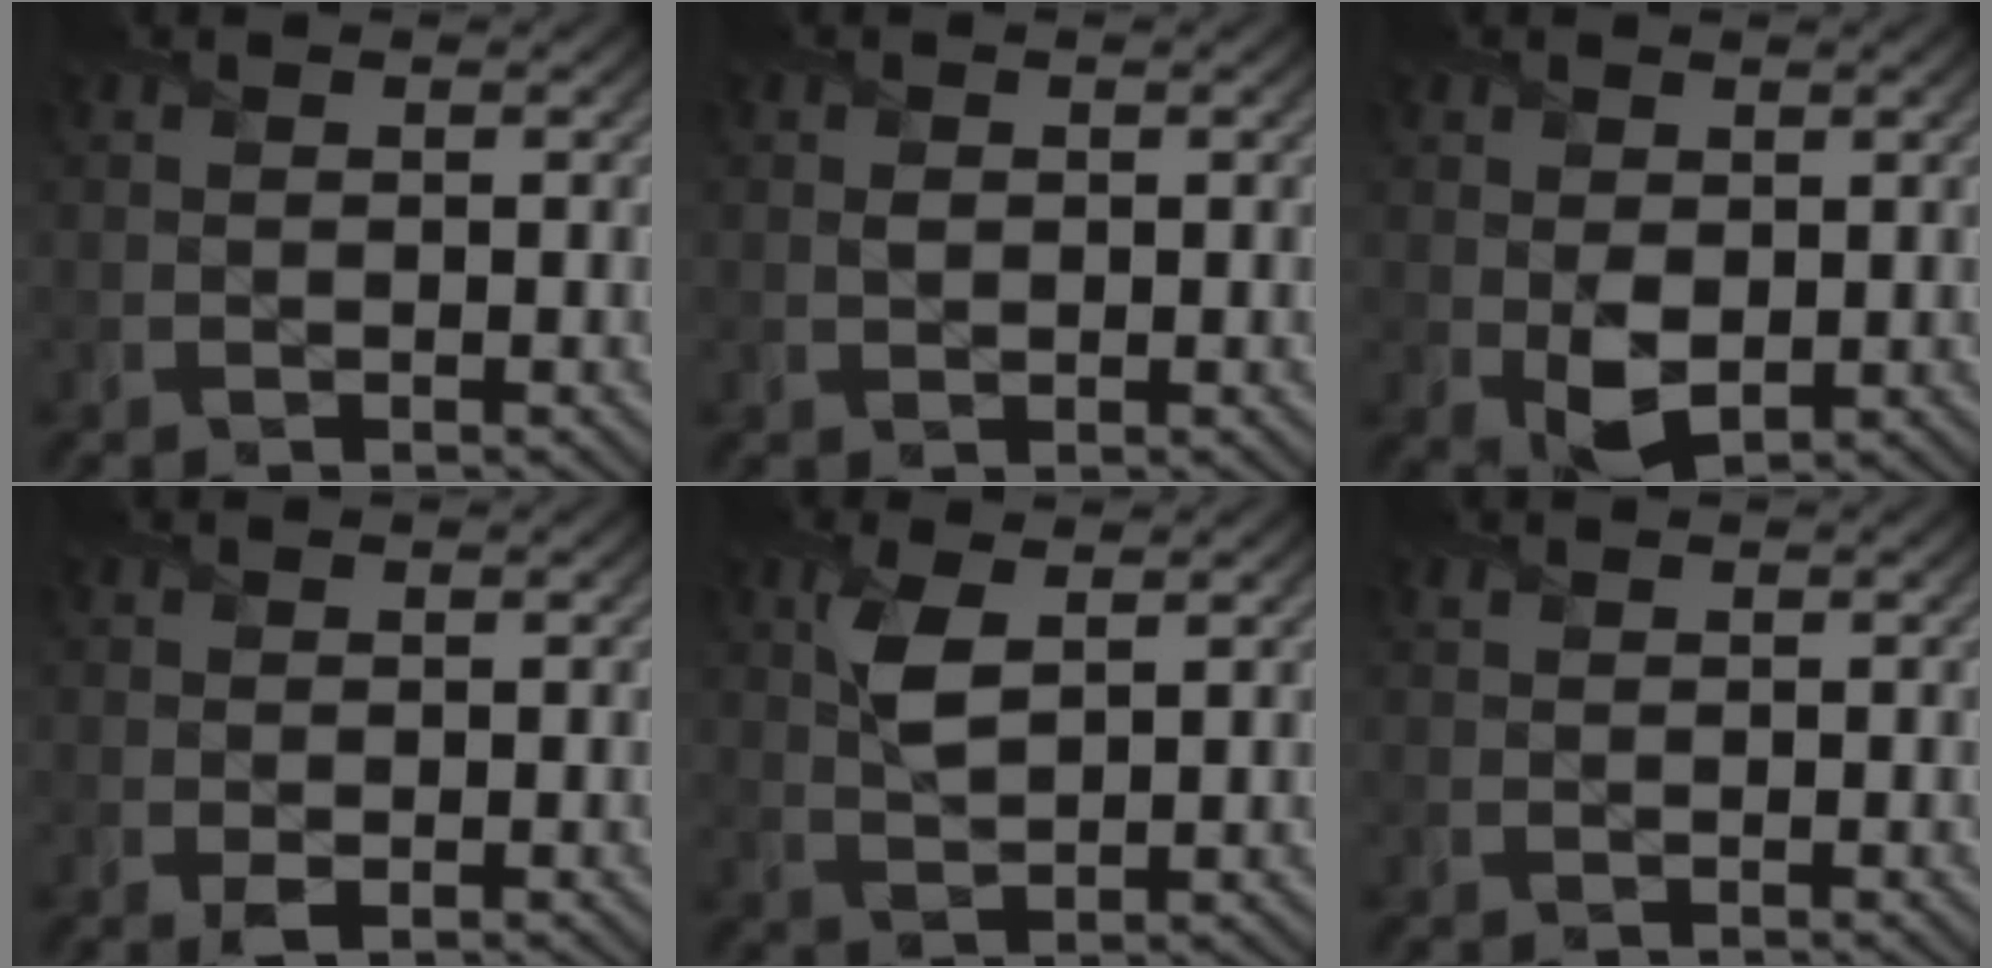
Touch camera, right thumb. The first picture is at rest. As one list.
[{"total": 1.0, "force": [0.2, 0.8, 0.5], "torque": [-0.013, -0.004, 0.002]}, {"total": 4.4, "force": [0.3, 3.3, 3.0], "torque": [-0.069, -0.014, 0.009]}, {"total": 1.5, "force": [-0.2, 1.1, 1.0], "torque": [-0.023, -0.009, -0.004]}, {"total": 4.3, "force": [1.8, 1.9, 3.4], "torque": [-0.084, 0.003, 0.038]}, {"total": 0.6, "force": [0.4, 0.4, 0.2], "torque": [-0.007, -0.001, 0.009]}]